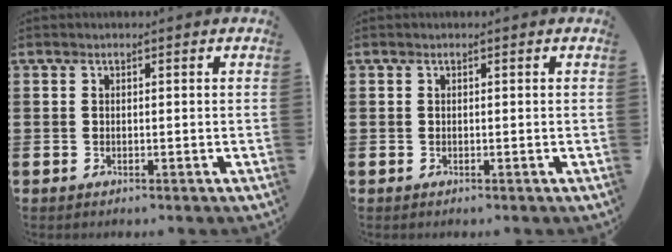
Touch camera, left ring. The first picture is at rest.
{"total": 0.0}